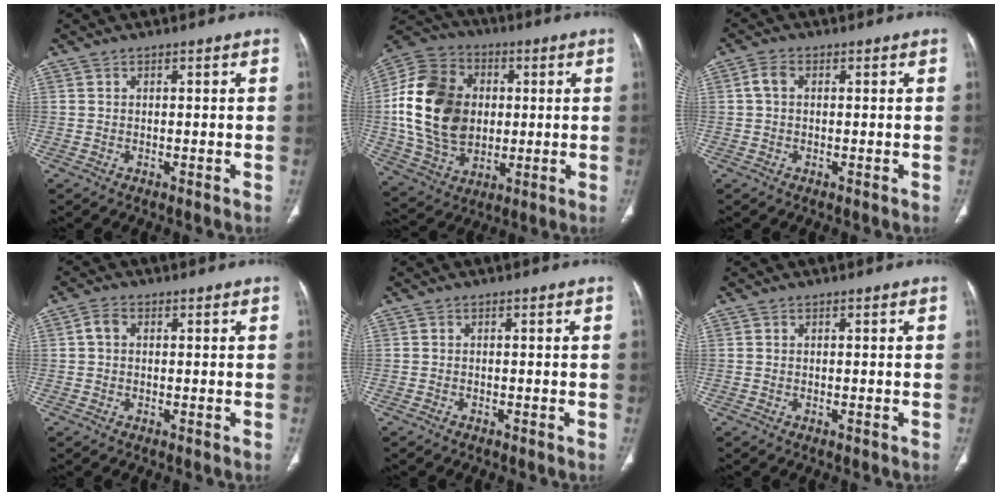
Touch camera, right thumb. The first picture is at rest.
{"total": 21.0, "force": [1.3, 15.9, 13.6], "torque": [-0.247, 0.008, 0.029]}
{"total": 2.4, "force": [0.3, 1.6, 1.8], "torque": [-0.037, 0.008, 0.002]}
{"total": 2.2, "force": [0.2, 1.6, 1.5], "torque": [-0.026, 0.006, -0.001]}
{"total": 0.0}
{"total": 0.0}